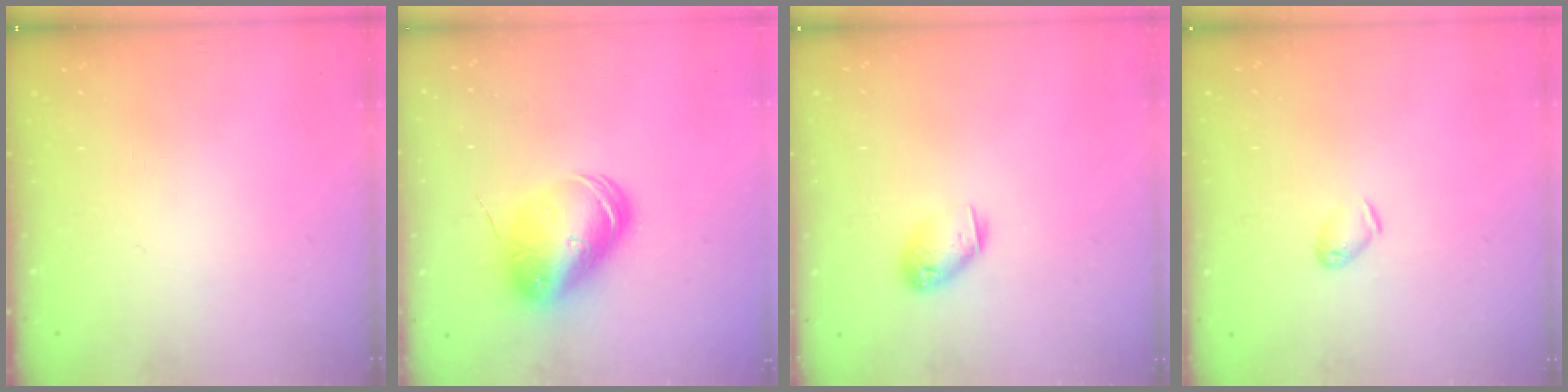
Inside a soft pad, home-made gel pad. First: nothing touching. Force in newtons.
{"total": 9.3, "press": 9.2, "slide": 1.8}
{"total": 8.2, "press": 8.1, "slide": 1.2}
{"total": 3.6, "press": 3.5, "slide": 0.8}